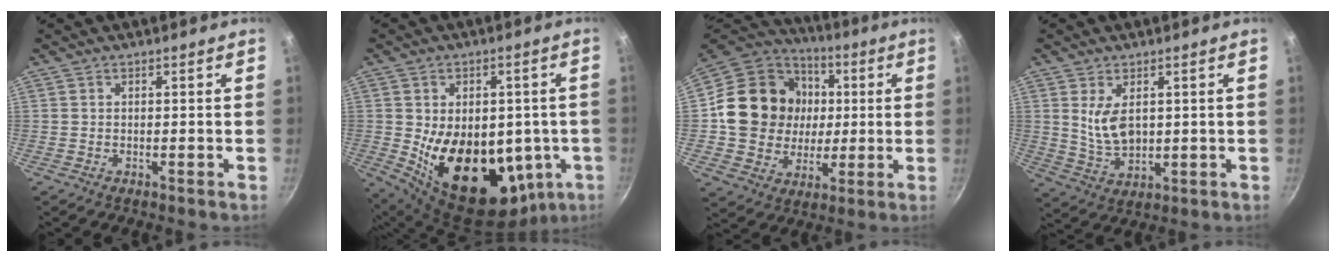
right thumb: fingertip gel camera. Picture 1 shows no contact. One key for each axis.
{"total": 22.7, "fx": -2.8, "fy": 14.9, "fz": 16.9, "tx": -0.237, "ty": -0.015, "tz": -0.017}
{"total": 20.5, "fx": 2.0, "fy": 18.0, "fz": 9.5, "tx": -0.149, "ty": 0.018, "tz": 0.038}
{"total": 7.2, "fx": 1.7, "fy": 4.2, "fz": 5.6, "tx": -0.090, "ty": -0.024, "tz": 0.045}